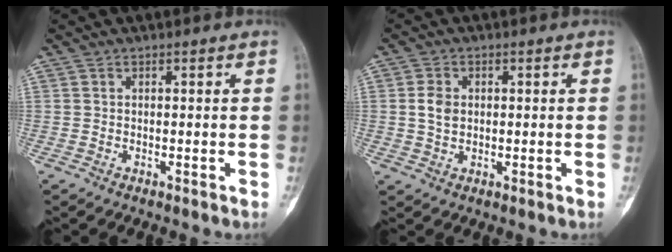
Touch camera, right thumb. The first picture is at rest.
{"total": 3.7, "force": [0.5, 2.7, 2.5], "torque": [-0.039, -0.001, 0.010]}